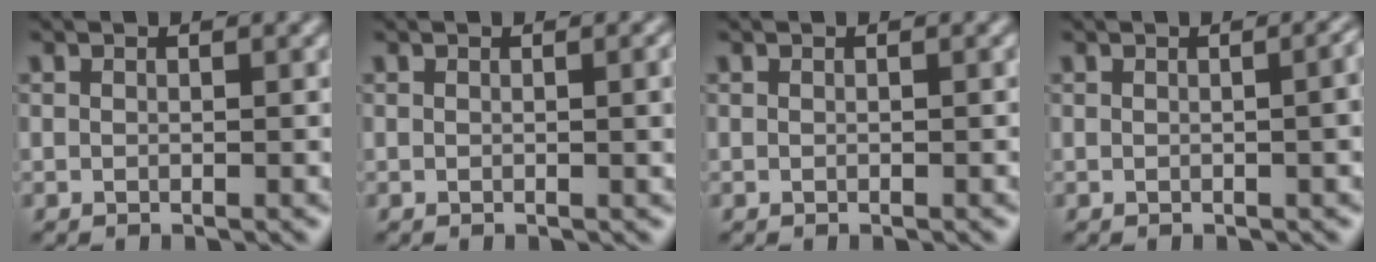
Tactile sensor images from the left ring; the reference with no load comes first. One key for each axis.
{"total": 1.3, "fx": 0.1, "fy": 0.3, "fz": 1.3, "tx": -0.017, "ty": 0.002, "tz": 0.001}
{"total": 0.0}
{"total": 2.8, "fx": 0.0, "fy": 1.1, "fz": 2.6, "tx": -0.015, "ty": 0.009, "tz": 0.003}